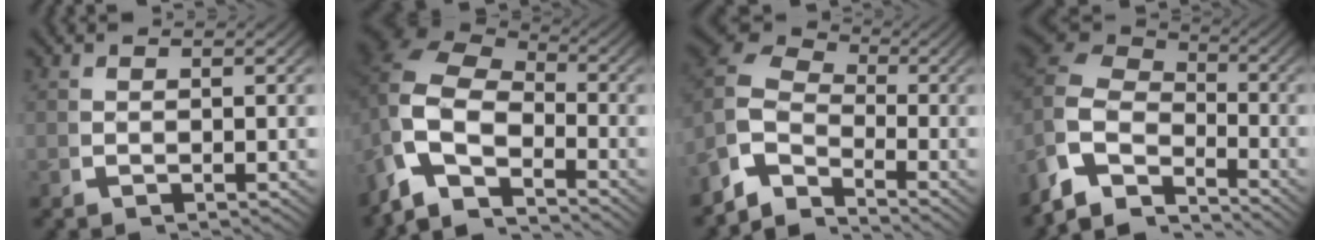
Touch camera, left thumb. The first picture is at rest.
{"total": 12.7, "force": [-1.2, 9.3, 8.5], "torque": [-0.173, -0.024, -0.031]}
{"total": 8.6, "force": [0.8, 6.6, 5.5], "torque": [-0.112, -0.009, 0.000]}
{"total": 10.8, "force": [-0.8, 8.0, 7.2], "torque": [-0.146, -0.018, -0.018]}